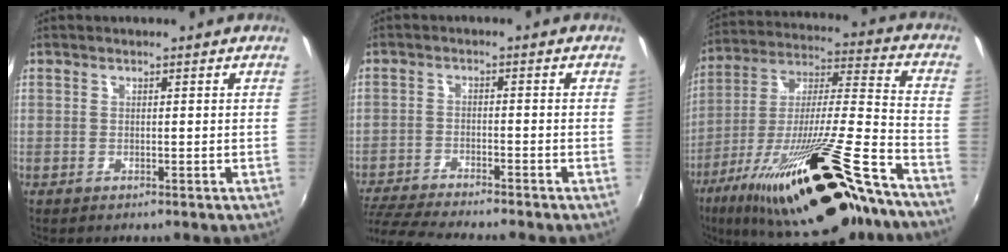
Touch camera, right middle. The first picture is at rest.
{"total": 10.6, "force": [-9.6, 0.4, 4.5], "torque": [-0.112, -0.023, -0.166]}
{"total": 30.1, "force": [-20.9, 5.0, 21.0], "torque": [-0.356, -0.057, -0.325]}